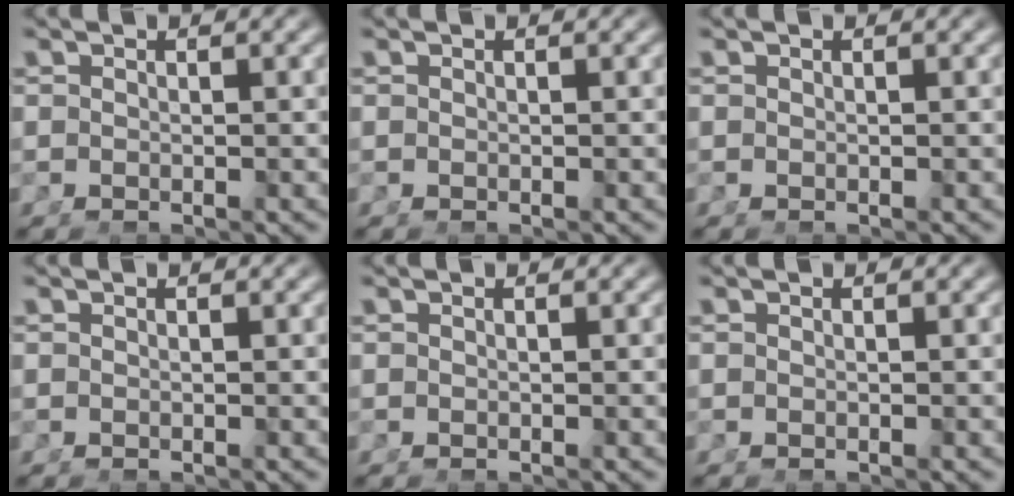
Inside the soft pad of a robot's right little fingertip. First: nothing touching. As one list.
[{"total": 0.0}, {"total": 0.0}, {"total": 0.0}, {"total": 0.0}, {"total": 0.0}]